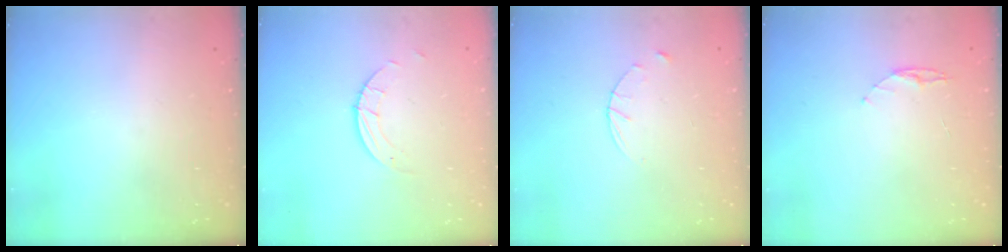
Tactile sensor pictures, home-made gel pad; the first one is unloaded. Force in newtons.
{"total": 1.5, "press": 1.5, "slide": 0.1}
{"total": 3.6, "press": 3.5, "slide": 0.4}
{"total": 4.5, "press": 4.4, "slide": 0.4}